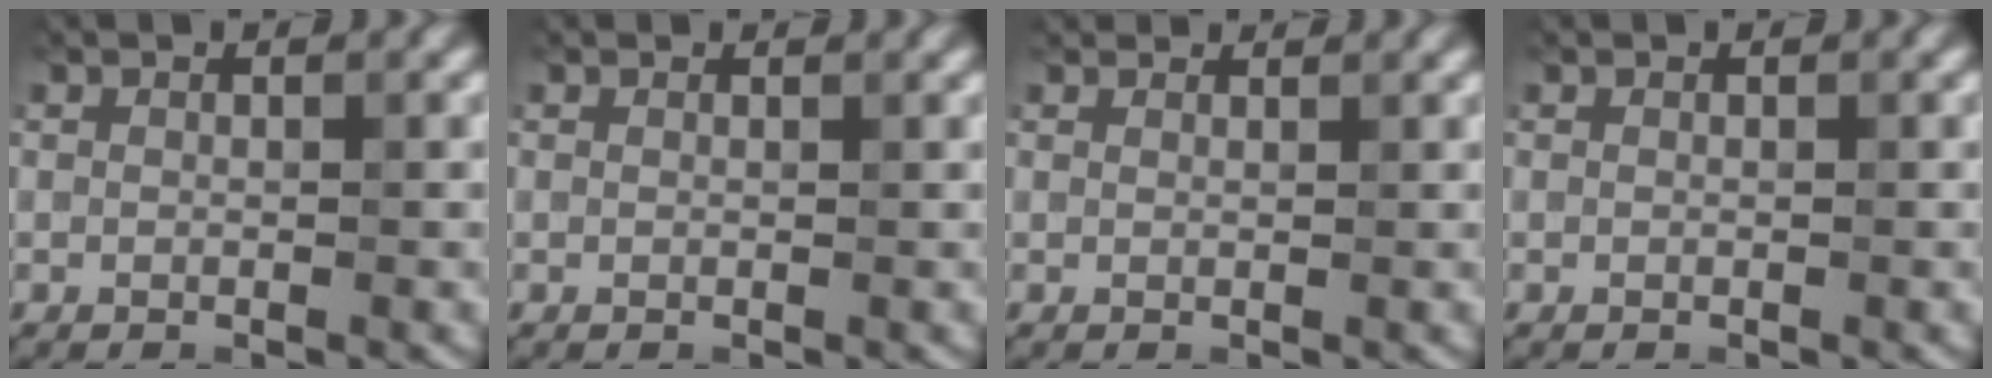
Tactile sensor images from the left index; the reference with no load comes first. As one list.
[{"total": 1.1, "force": [1.1, 0.1, 0.2], "torque": [-0.011, -0.004, 0.010]}, {"total": 3.1, "force": [2.9, 0.6, 0.9], "torque": [-0.022, -0.003, 0.040]}, {"total": 0.0}]